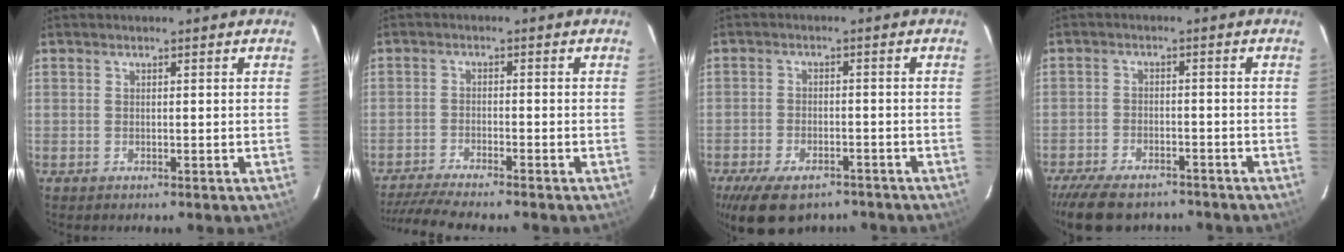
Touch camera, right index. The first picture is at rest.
{"total": 9.5, "force": [-8.9, -0.3, 3.5], "torque": [-0.090, -0.016, -0.149]}
{"total": 11.7, "force": [-8.9, 5.4, 5.2], "torque": [-0.128, -0.012, -0.140]}
{"total": 11.6, "force": [-10.0, 4.2, 4.0], "torque": [-0.105, -0.014, -0.156]}